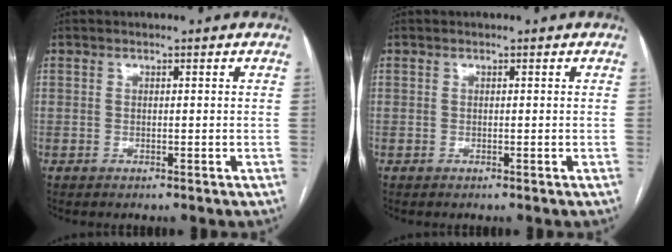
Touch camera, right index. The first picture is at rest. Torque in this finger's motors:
{"motor_torque": [0.06, 0.03, 0.02, 0.01]}